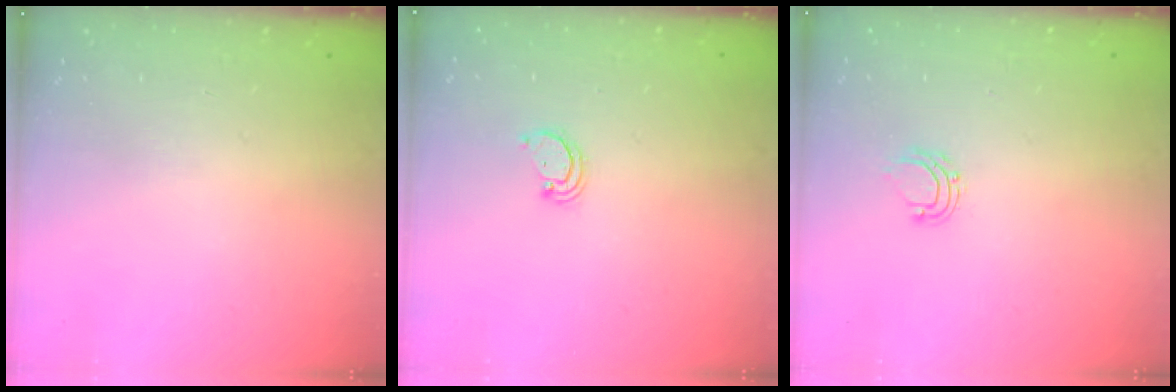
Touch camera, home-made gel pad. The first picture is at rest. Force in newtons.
{"total": 2.2, "press": 2.2, "slide": 0.1}
{"total": 5.2, "press": 5.2, "slide": 0.4}